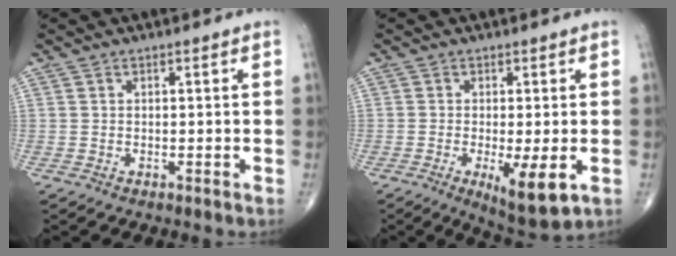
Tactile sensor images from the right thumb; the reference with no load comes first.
{"total": 8.0, "force": [-2.3, 1.9, 7.4], "torque": [-0.119, -0.024, -0.031]}